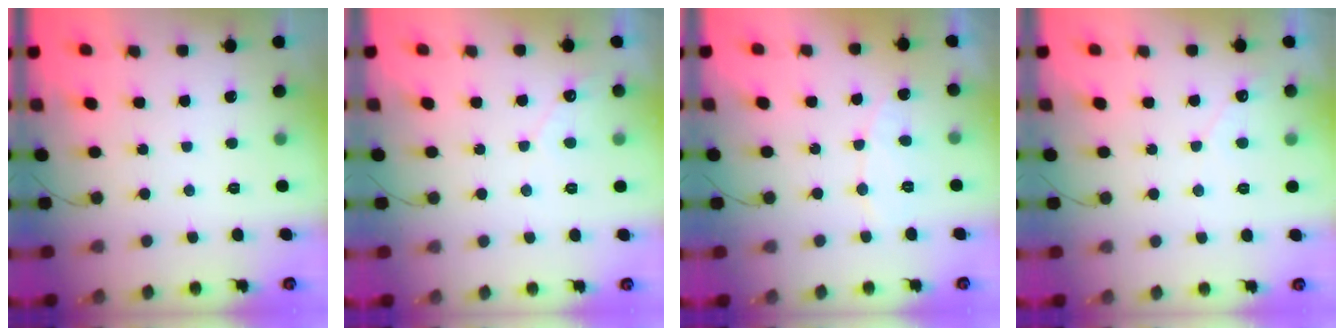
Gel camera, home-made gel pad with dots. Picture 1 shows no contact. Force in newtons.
{"total": 2.8, "press": 2.8, "slide": 0.1}
{"total": 5.3, "press": 5.3, "slide": 0.4}
{"total": 2.9, "press": 2.9, "slide": 0.1}